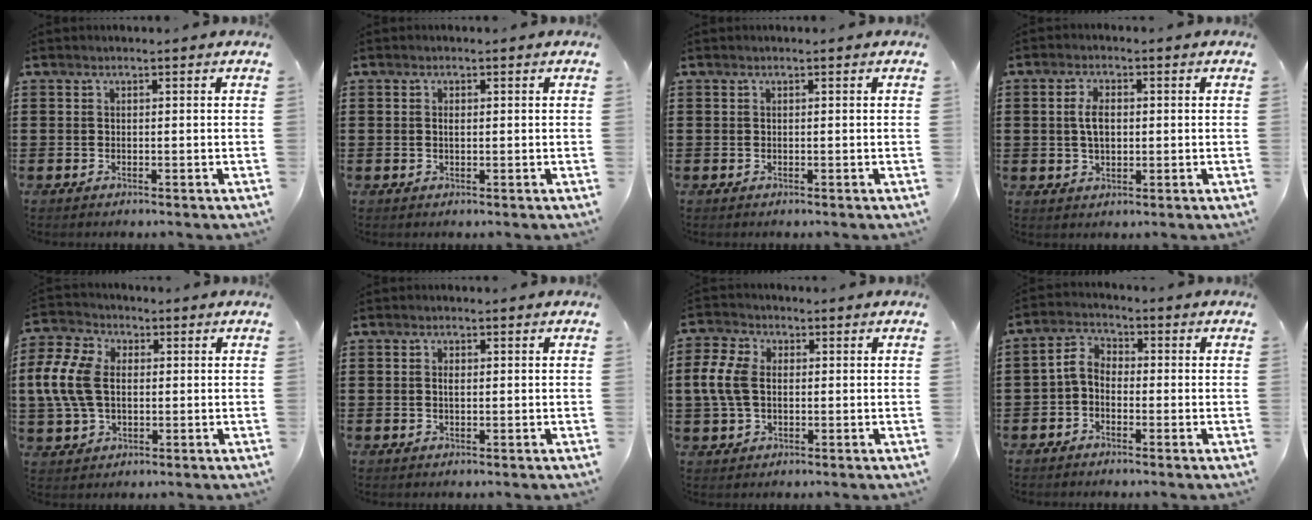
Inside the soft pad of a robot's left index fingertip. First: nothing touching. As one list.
[{"total": 0.7, "force": [0.1, 0.3, 0.6], "torque": [-0.013, -0.002, 0.003]}, {"total": 0.0}, {"total": 4.1, "force": [0.5, 2.1, 3.5], "torque": [-0.079, 0.006, 0.005]}, {"total": 9.6, "force": [0.5, 7.0, 6.6], "torque": [-0.179, 0.010, 0.003]}, {"total": 0.9, "force": [0.2, 0.5, 0.8], "torque": [-0.018, 0.001, 0.003]}, {"total": 6.7, "force": [0.3, 4.8, 4.7], "torque": [-0.131, 0.005, -0.003]}, {"total": 3.8, "force": [-1.3, 2.5, 2.5], "torque": [-0.064, 0.010, -0.032]}]